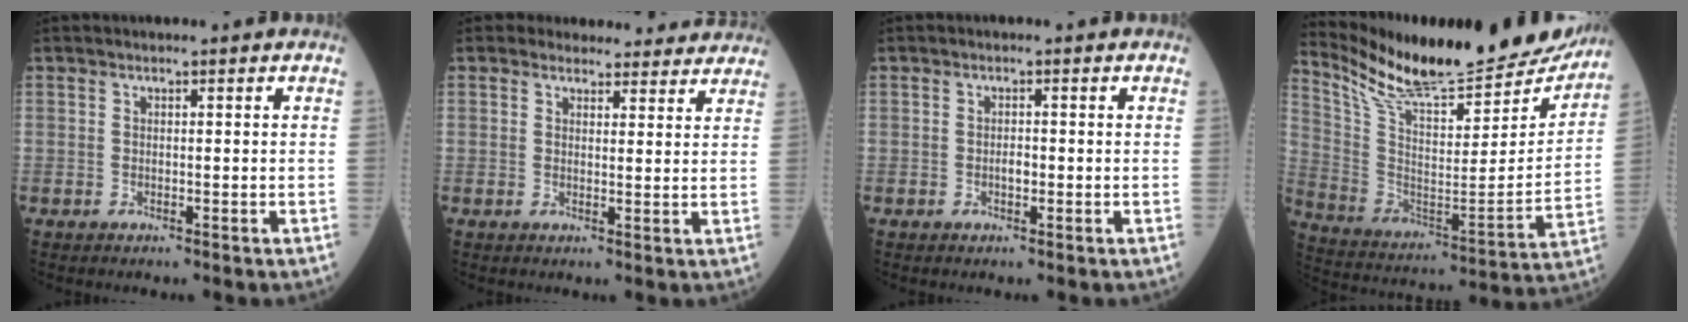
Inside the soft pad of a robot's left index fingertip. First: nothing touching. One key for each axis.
{"total": 8.9, "fx": 8.3, "fy": 3.3, "fz": 0.5, "tx": 0.029, "ty": 0.007, "tz": 0.072}
{"total": 1.2, "fx": -0.7, "fy": 0.5, "fz": 0.9, "tx": -0.018, "ty": -0.003, "tz": -0.013}
{"total": 25.3, "fx": 23.2, "fy": 4.1, "fz": 9.3, "tx": -0.170, "ty": -0.074, "tz": 0.345}